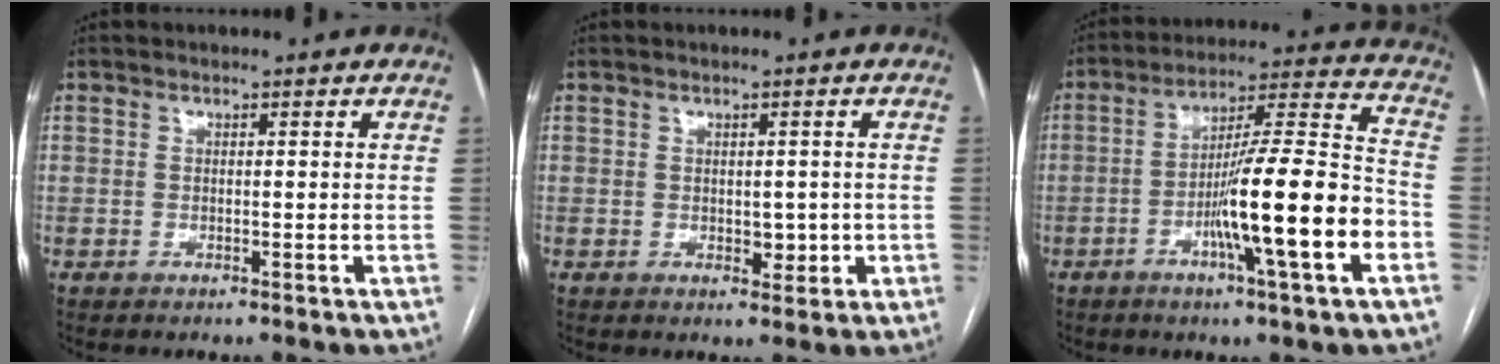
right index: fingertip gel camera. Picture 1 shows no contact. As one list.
[{"total": 2.5, "force": [-0.3, 1.6, 1.8], "torque": [-0.019, 0.002, 0.004]}, {"total": 16.9, "force": [-5.6, 0.0, 15.9], "torque": [-0.260, 0.000, -0.092]}]